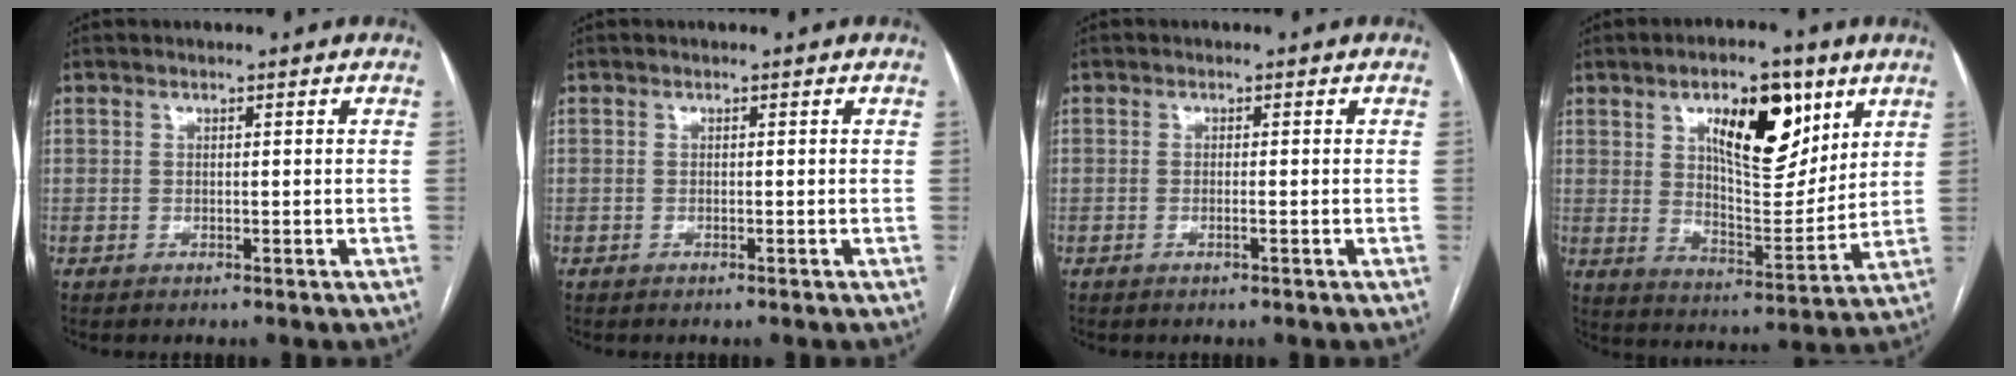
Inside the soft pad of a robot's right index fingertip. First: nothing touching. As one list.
[{"total": 0.0}, {"total": 0.8, "force": [-0.3, -0.1, 0.7], "torque": [-0.015, 0.000, -0.004]}, {"total": 14.7, "force": [6.9, 5.5, 11.7], "torque": [-0.179, 0.003, 0.118]}]